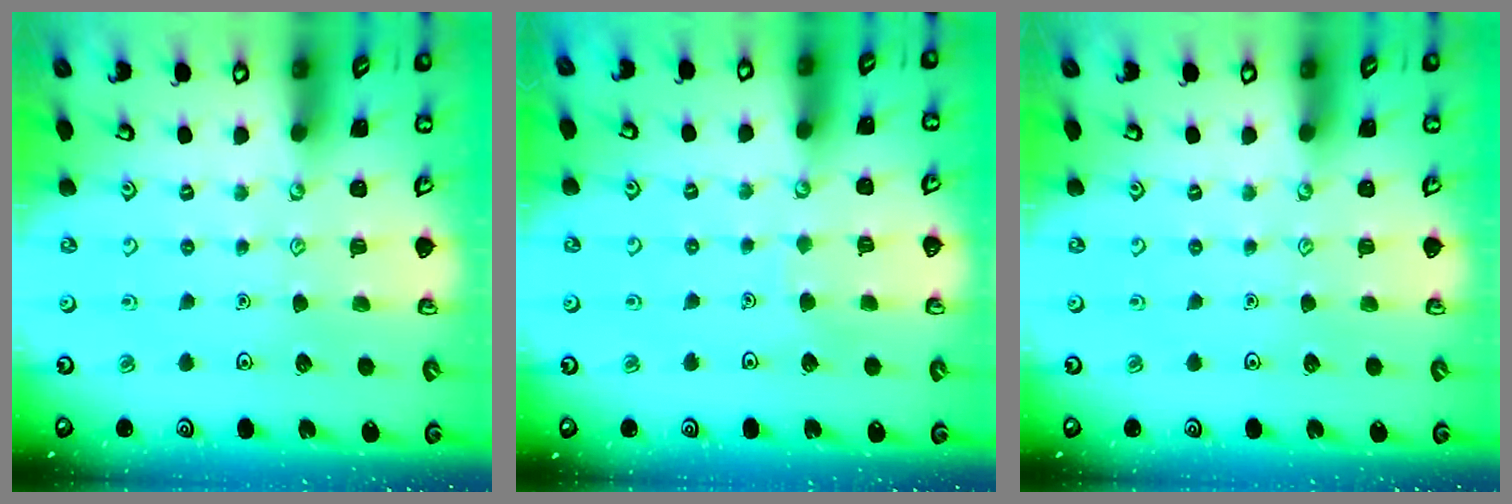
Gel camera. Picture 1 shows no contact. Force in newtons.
{"total": 2.7, "press": 2.7, "slide": 0.2}
{"total": 0.0}